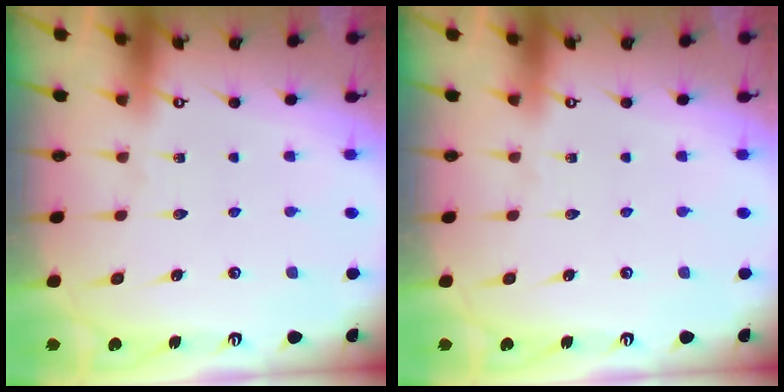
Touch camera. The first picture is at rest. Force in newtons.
{"total": 0.0}